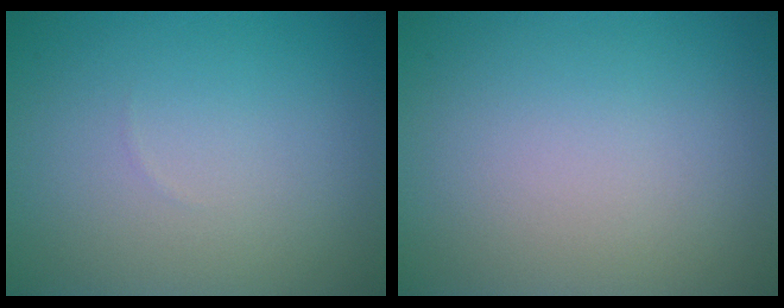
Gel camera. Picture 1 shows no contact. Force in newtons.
{"total": 0.0}